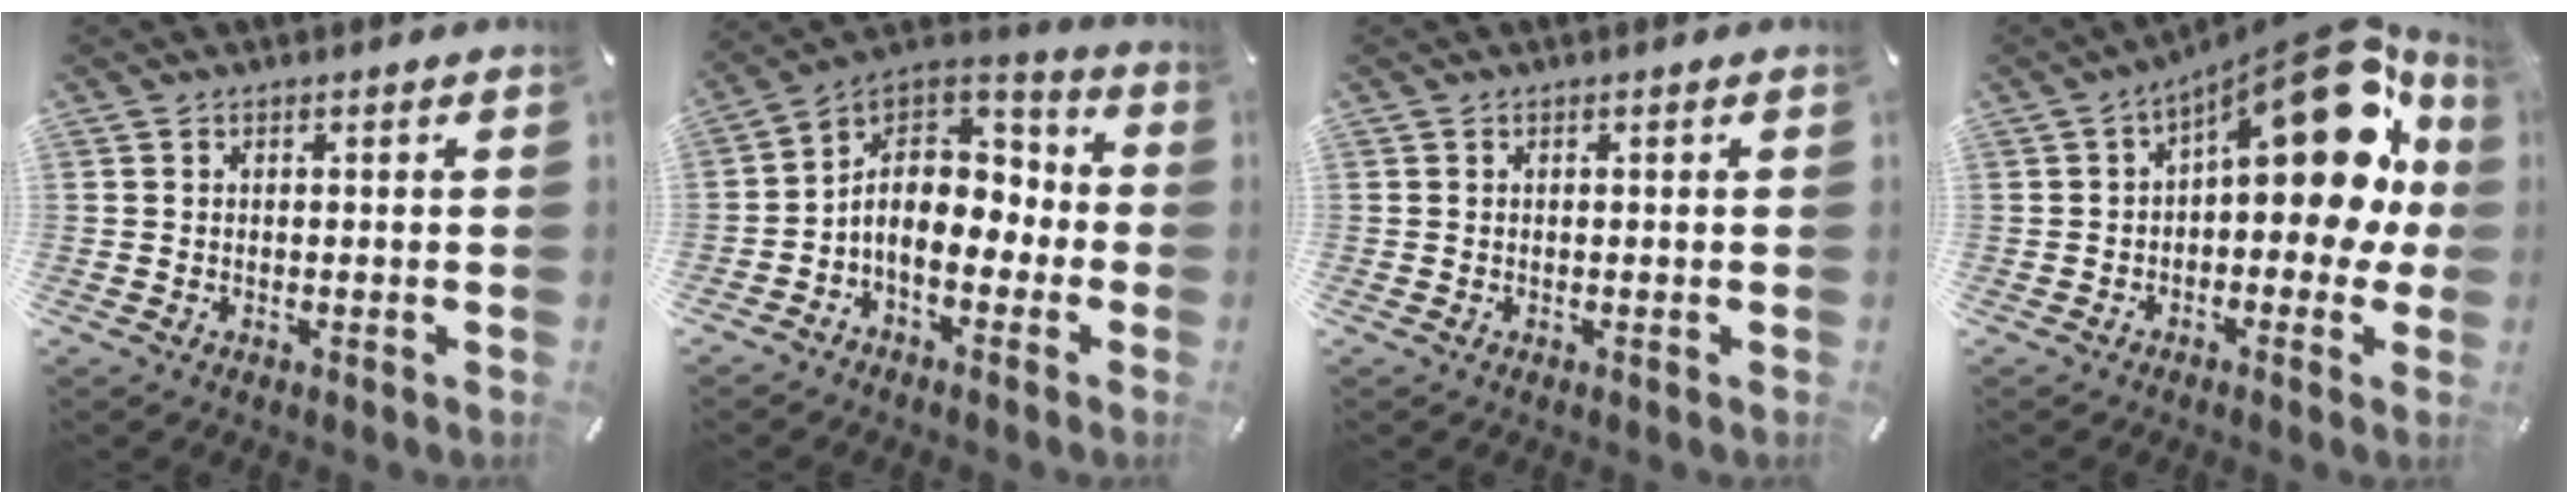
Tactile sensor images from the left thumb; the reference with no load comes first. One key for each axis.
{"total": 11.9, "fx": -2.7, "fy": 9.0, "fz": 7.2, "tx": -0.125, "ty": 0.006, "tz": -0.051}
{"total": 0.0}
{"total": 22.0, "fx": 8.4, "fy": 9.9, "fz": 17.7, "tx": -0.224, "ty": -0.069, "tz": 0.141}